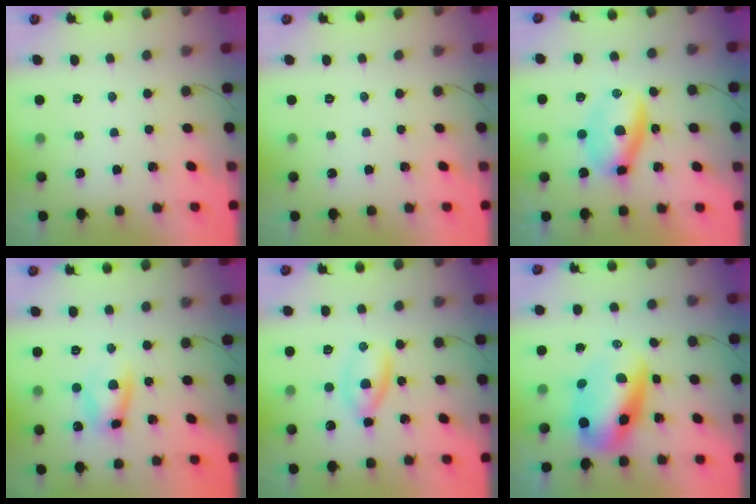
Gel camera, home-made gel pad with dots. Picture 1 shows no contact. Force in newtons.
{"total": 0.0}
{"total": 6.1, "press": 6.0, "slide": 1.3}
{"total": 8.0, "press": 7.8, "slide": 1.4}
{"total": 3.0, "press": 2.9, "slide": 0.9}
{"total": 9.3, "press": 9.0, "slide": 2.6}